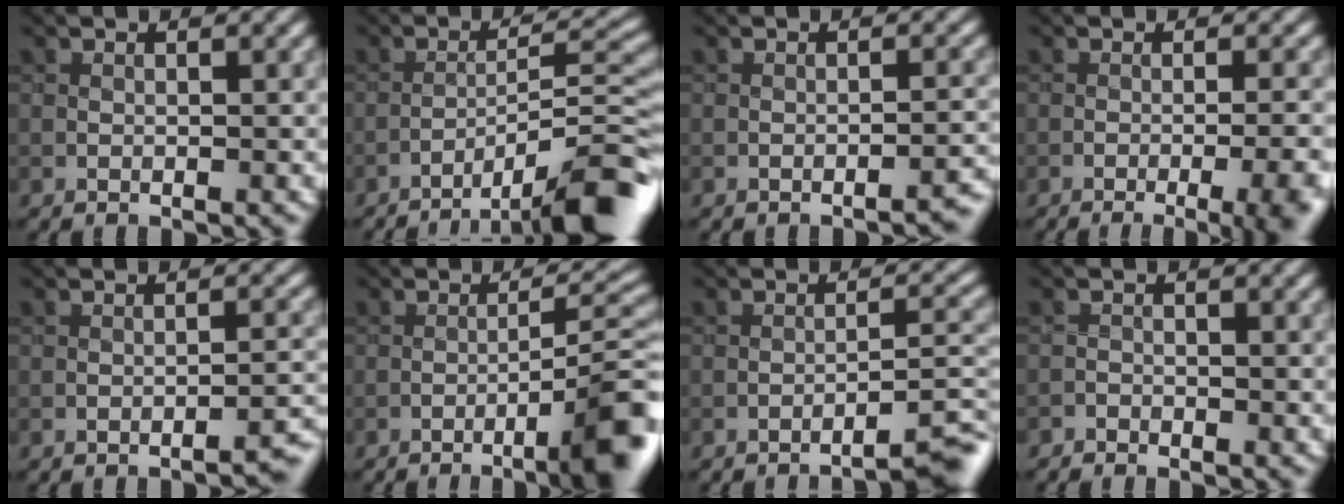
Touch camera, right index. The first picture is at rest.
{"total": 8.8, "force": [-6.3, 1.0, 6.1], "torque": [-0.079, 0.023, -0.099]}
{"total": 2.1, "force": [-1.8, 0.1, 1.0], "torque": [-0.008, 0.010, -0.026]}
{"total": 9.5, "force": [-4.9, 3.5, 7.4], "torque": [-0.055, 0.000, -0.048]}
{"total": 2.5, "force": [-2.1, 0.2, 1.3], "torque": [-0.012, 0.011, -0.033]}
{"total": 8.4, "force": [-4.3, 1.3, 7.1], "torque": [-0.090, 0.014, -0.064]}
{"total": 4.8, "force": [-3.7, 0.5, 3.0], "torque": [-0.029, 0.019, -0.054]}
{"total": 0.9, "force": [-0.9, 0.2, -0.1], "torque": [0.004, 0.002, -0.021]}